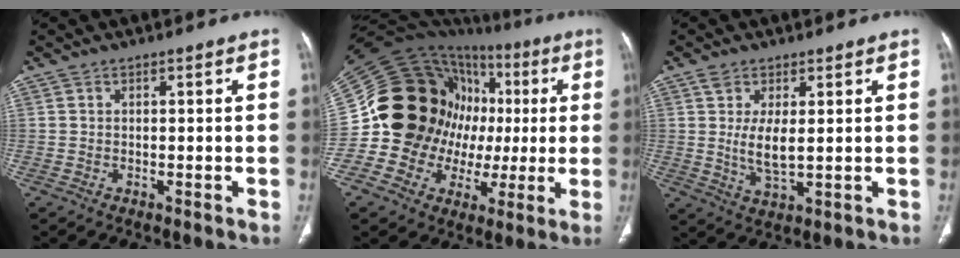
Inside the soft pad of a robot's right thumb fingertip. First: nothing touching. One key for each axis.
{"total": 26.0, "fx": 1.8, "fy": 20.9, "fz": 15.3, "tx": -0.196, "ty": 0.062, "tz": 0.042}
{"total": 5.9, "fx": 0.9, "fy": 2.5, "fz": 5.2, "tx": -0.102, "ty": -0.012, "tz": 0.022}